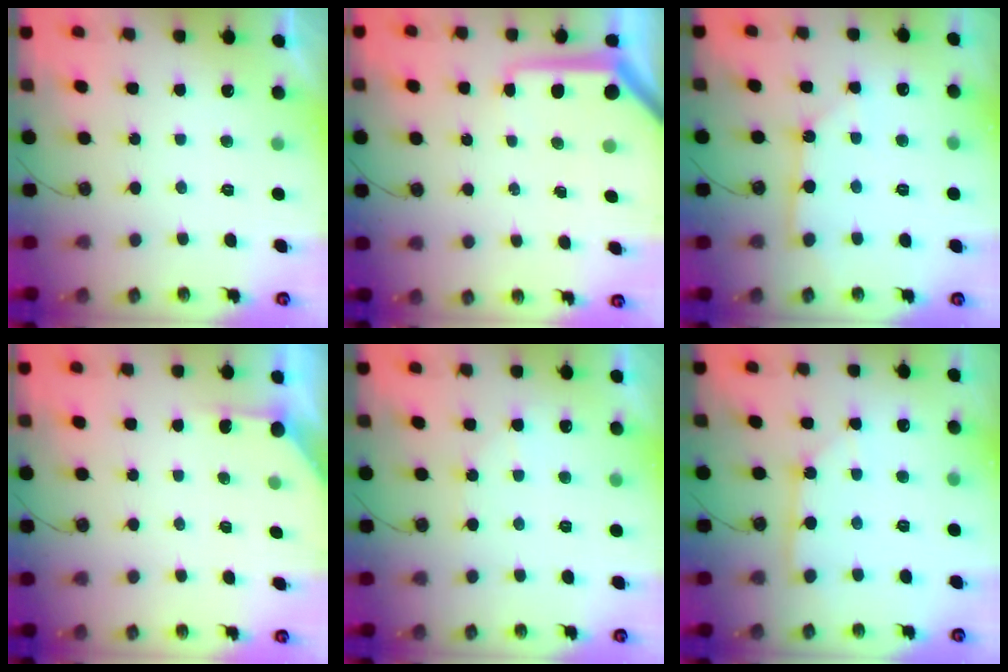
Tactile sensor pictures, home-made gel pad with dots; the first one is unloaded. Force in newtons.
{"total": 8.3, "press": 8.3, "slide": 0.7}
{"total": 3.0, "press": 3.0, "slide": 0.2}
{"total": 1.9, "press": 1.9, "slide": 0.3}
{"total": 5.0, "press": 5.0, "slide": 0.7}
{"total": 2.9, "press": 2.9, "slide": 0.1}